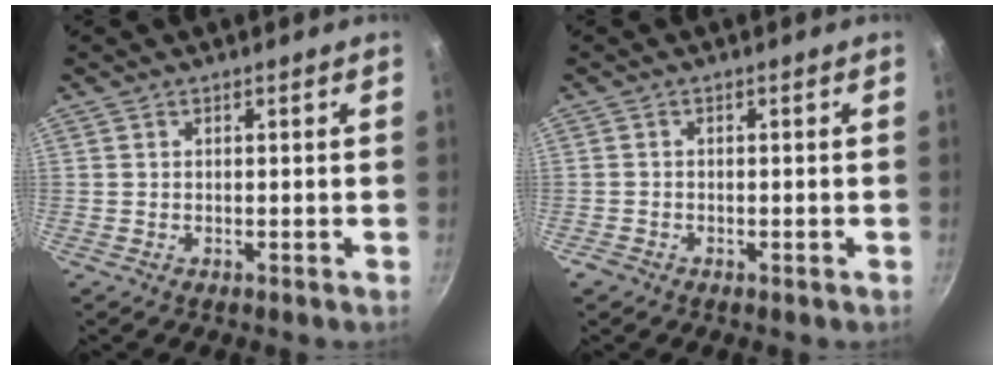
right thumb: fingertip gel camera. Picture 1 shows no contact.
{"total": 1.4, "force": [-0.9, 0.9, 0.5], "torque": [-0.014, 0.004, -0.017]}